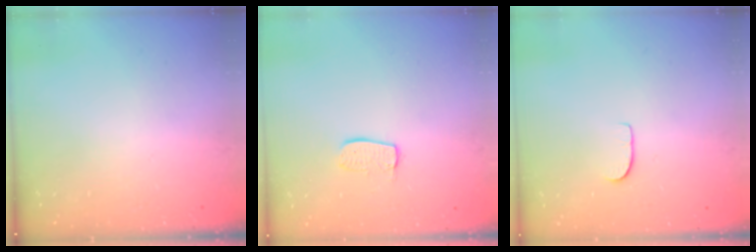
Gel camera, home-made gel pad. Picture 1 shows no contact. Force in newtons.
{"total": 7.1, "press": 7.1, "slide": 0.3}
{"total": 5.2, "press": 5.2, "slide": 0.4}